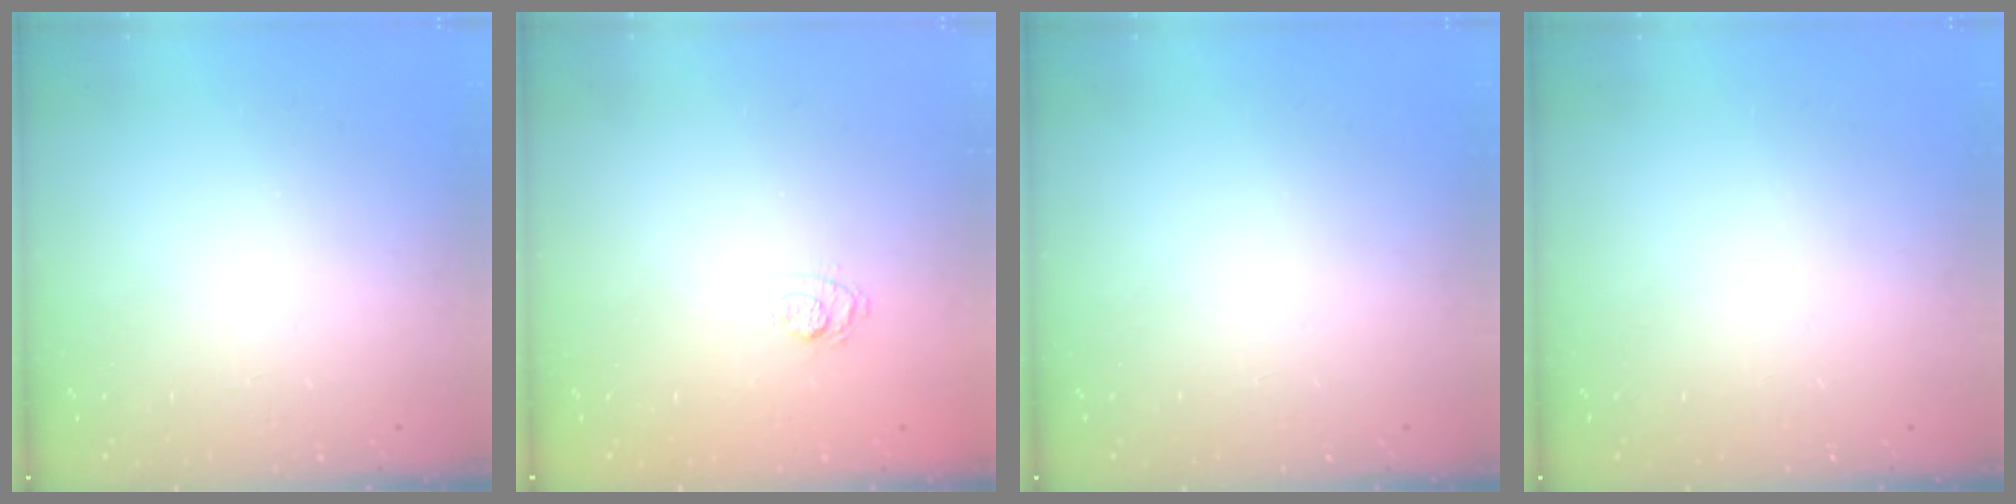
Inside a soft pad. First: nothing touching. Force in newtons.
{"total": 6.9, "press": 6.7, "slide": 1.5}
{"total": 0.0}
{"total": 0.0}